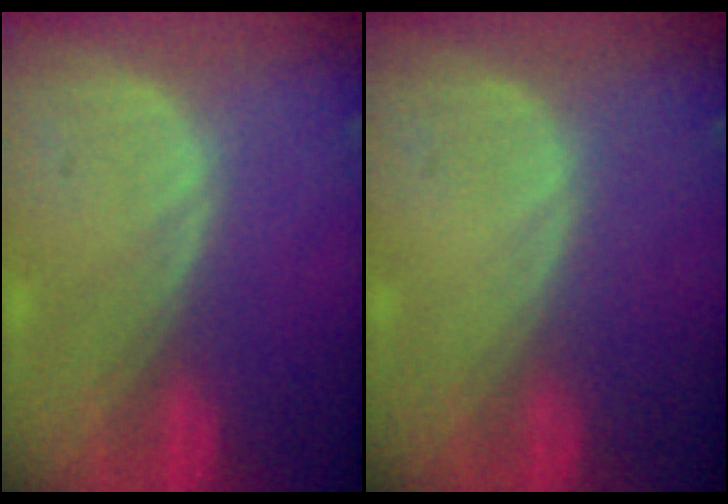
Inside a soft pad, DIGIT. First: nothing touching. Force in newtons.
{"total": 0.0}